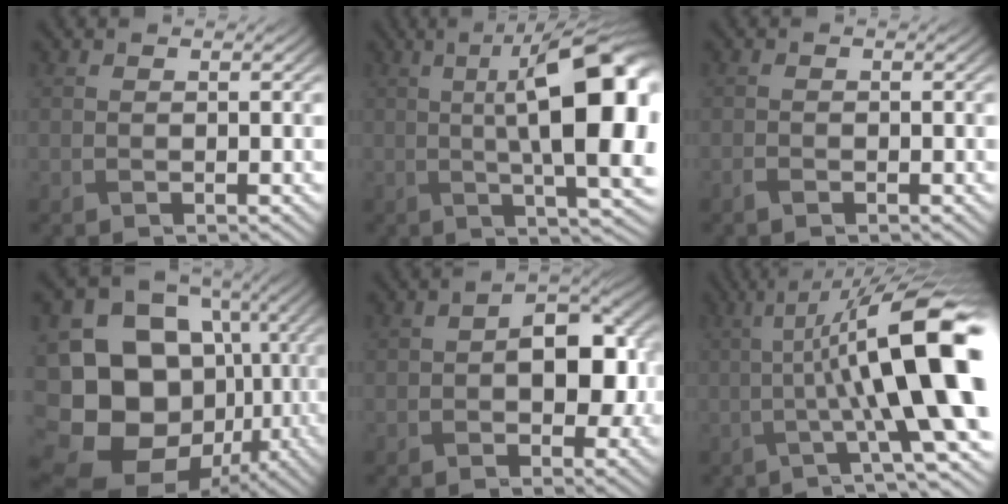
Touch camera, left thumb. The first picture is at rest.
{"total": 15.7, "force": [1.1, 4.9, 14.9], "torque": [-0.204, 0.005, 0.022]}
{"total": 0.8, "force": [-0.6, 0.3, 0.4], "torque": [-0.009, 0.000, -0.012]}
{"total": 20.2, "force": [-4.0, 16.6, 10.9], "torque": [-0.218, -0.041, -0.058]}
{"total": 7.2, "force": [0.0, 4.3, 5.8], "torque": [-0.083, -0.007, -0.001]}
{"total": 15.7, "force": [-0.6, 3.3, 15.4], "torque": [-0.204, 0.013, -0.009]}